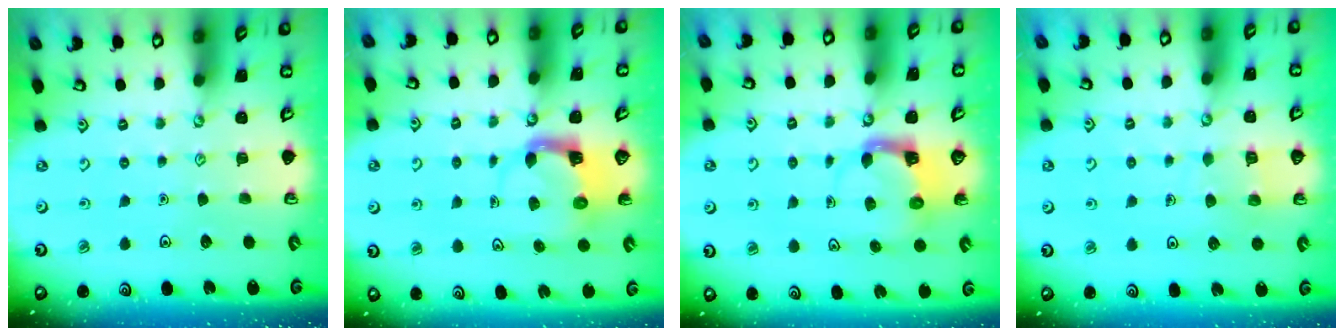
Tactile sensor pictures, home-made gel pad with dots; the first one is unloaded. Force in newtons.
{"total": 3.9, "press": 3.8, "slide": 0.6}
{"total": 3.7, "press": 3.7, "slide": 0.6}
{"total": 5.7, "press": 5.6, "slide": 0.4}